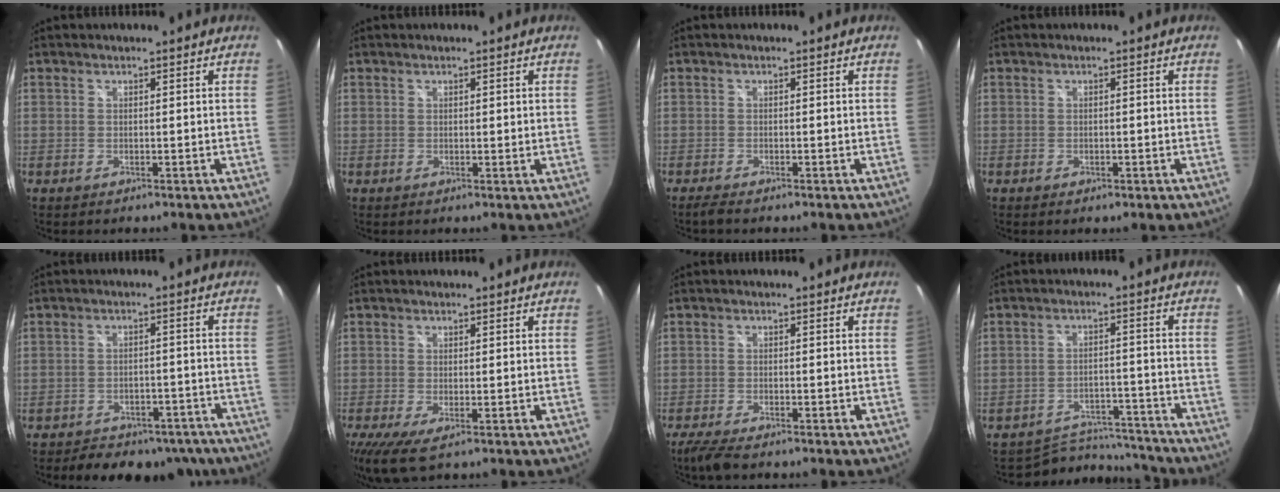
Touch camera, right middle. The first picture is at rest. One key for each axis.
{"total": 1.1, "fx": 1.1, "fy": 0.0, "fz": 0.3, "tx": -0.001, "ty": 0.005, "tz": 0.015}
{"total": 1.5, "fx": -1.2, "fy": -0.1, "fz": 0.8, "tx": -0.017, "ty": -0.003, "tz": -0.023}
{"total": 0.5, "fx": 0.1, "fy": 0.4, "fz": 0.3, "tx": -0.002, "ty": -0.002, "tz": 0.000}
{"total": 14.0, "fx": -11.2, "fy": 6.8, "fz": 4.9, "tx": -0.104, "ty": 0.018, "tz": -0.122}
{"total": 4.5, "fx": -1.9, "fy": 1.2, "fz": 3.9, "tx": -0.081, "ty": -0.019, "tz": -0.033}
{"total": 4.2, "fx": -3.4, "fy": 0.5, "fz": 2.4, "tx": -0.062, "ty": -0.013, "tz": -0.063}
{"total": 10.6, "fx": -10.2, "fy": 2.7, "fz": 1.0, "tx": -0.028, "ty": 0.021, "tz": -0.142}